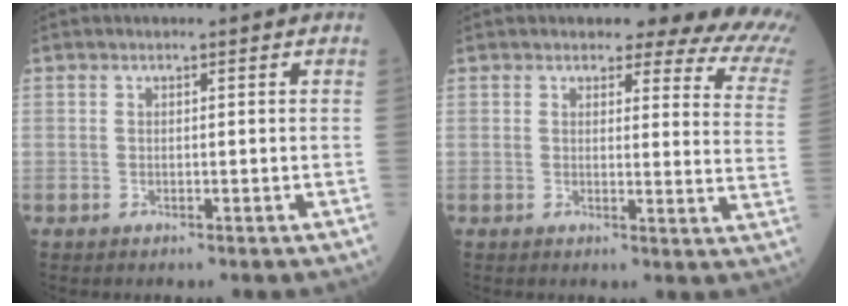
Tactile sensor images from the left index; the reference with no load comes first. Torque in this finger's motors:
{"motor_torque": [0.74, -0.80, 0.18, 0.04]}